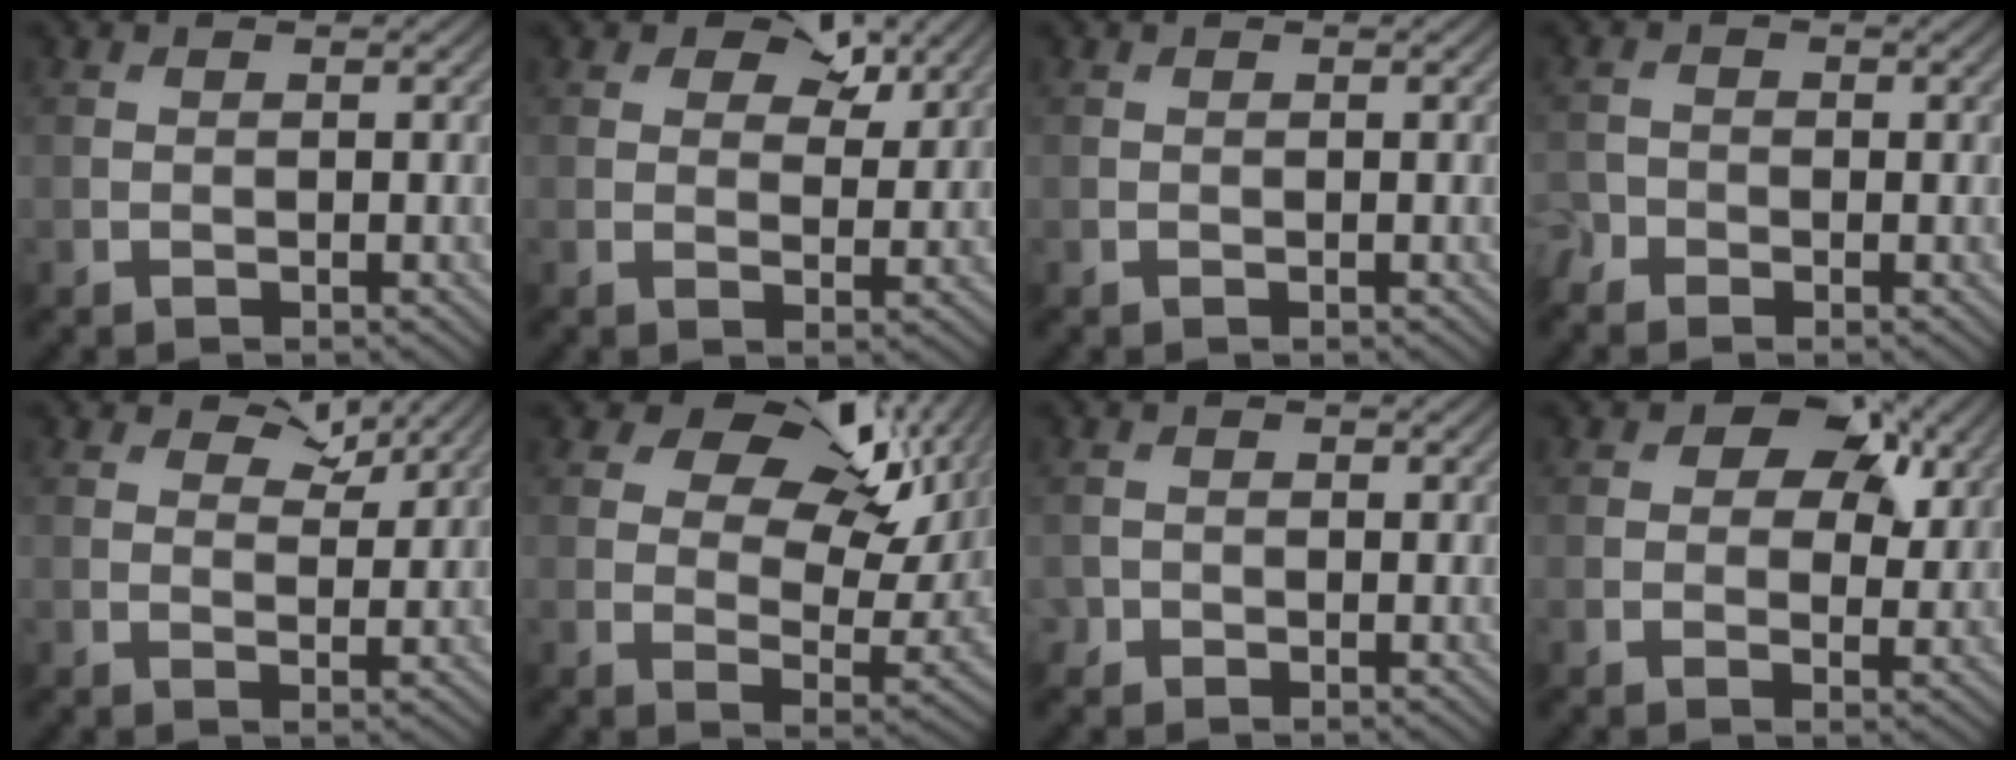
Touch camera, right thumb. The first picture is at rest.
{"total": 6.1, "force": [3.7, 3.4, 3.5], "torque": [-0.044, -0.005, 0.055]}
{"total": 0.0}
{"total": 1.9, "force": [-1.4, 1.2, 0.4], "torque": [-0.013, -0.001, -0.039]}
{"total": 4.0, "force": [2.8, 1.9, 2.1], "torque": [-0.037, -0.002, 0.047]}
{"total": 14.6, "force": [6.7, 8.3, 10.0], "torque": [-0.154, 0.009, 0.096]}
{"total": 1.2, "force": [-0.4, 1.1, 0.2], "torque": [-0.003, -0.004, -0.014]}
{"total": 7.7, "force": [3.4, 5.0, 4.8], "torque": [-0.063, 0.000, 0.042]}